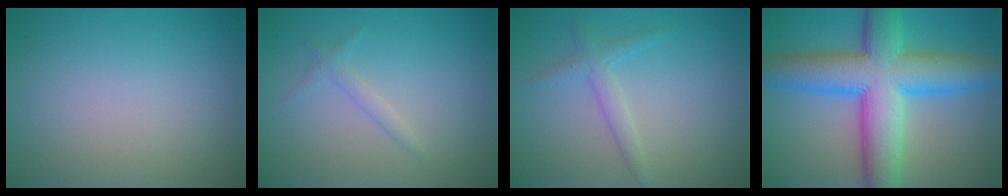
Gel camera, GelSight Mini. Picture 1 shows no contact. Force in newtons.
{"total": 1.1, "press": 1.1, "slide": 0.1}
{"total": 1.8, "press": 1.8, "slide": 0.0}
{"total": 11.2, "press": 11.2, "slide": 0.2}